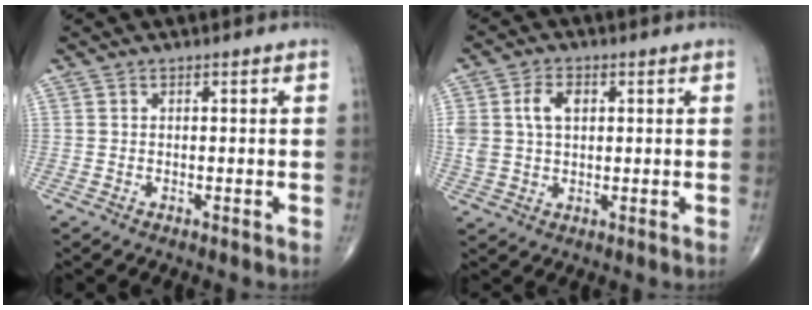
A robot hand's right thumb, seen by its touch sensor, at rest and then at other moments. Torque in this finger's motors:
{"motor_torque": [1.00, 0.94, 0.59, 0.16, 0.09]}